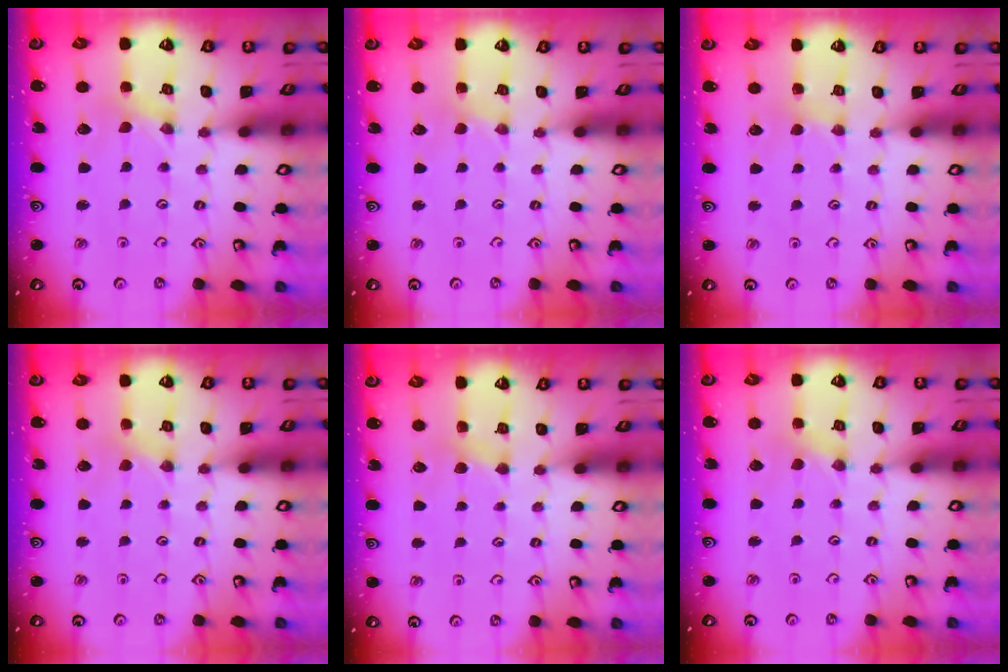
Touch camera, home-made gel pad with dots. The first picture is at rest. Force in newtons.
{"total": 1.2, "press": 1.2, "slide": 0.2}
{"total": 2.5, "press": 2.4, "slide": 0.4}
{"total": 2.0, "press": 2.0, "slide": 0.4}
{"total": 3.6, "press": 3.6, "slide": 0.5}
{"total": 1.4, "press": 1.3, "slide": 0.2}